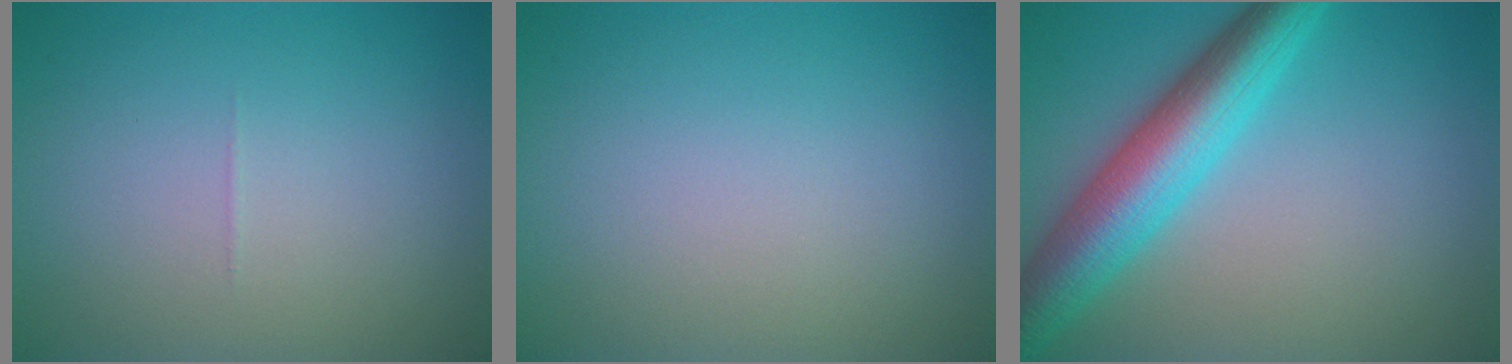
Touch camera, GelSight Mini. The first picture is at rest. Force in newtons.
{"total": 0.0}
{"total": 7.4, "press": 7.4, "slide": 0.3}